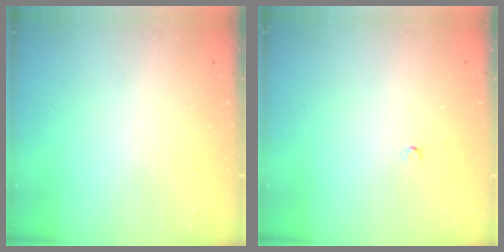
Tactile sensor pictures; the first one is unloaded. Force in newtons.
{"total": 2.2, "press": 2.2, "slide": 0.3}